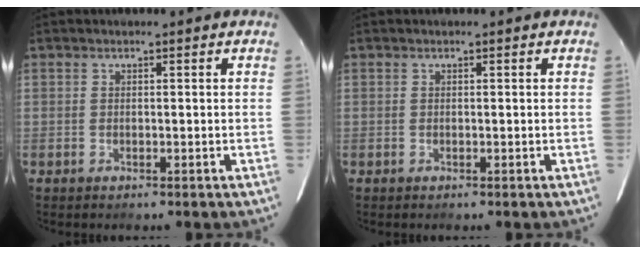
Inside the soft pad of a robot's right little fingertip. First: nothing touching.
{"total": 0.0}